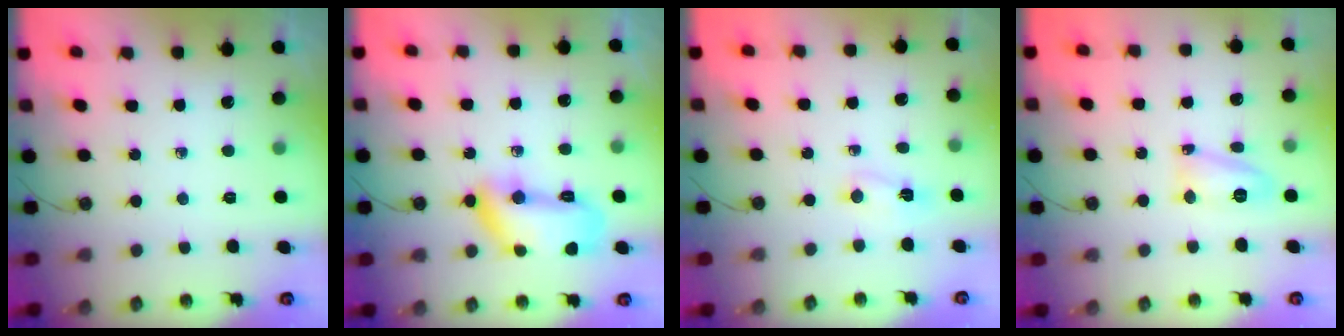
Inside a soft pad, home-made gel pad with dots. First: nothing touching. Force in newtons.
{"total": 15.0, "press": 14.9, "slide": 1.7}
{"total": 2.6, "press": 2.6, "slide": 0.6}
{"total": 10.6, "press": 10.6, "slide": 0.7}